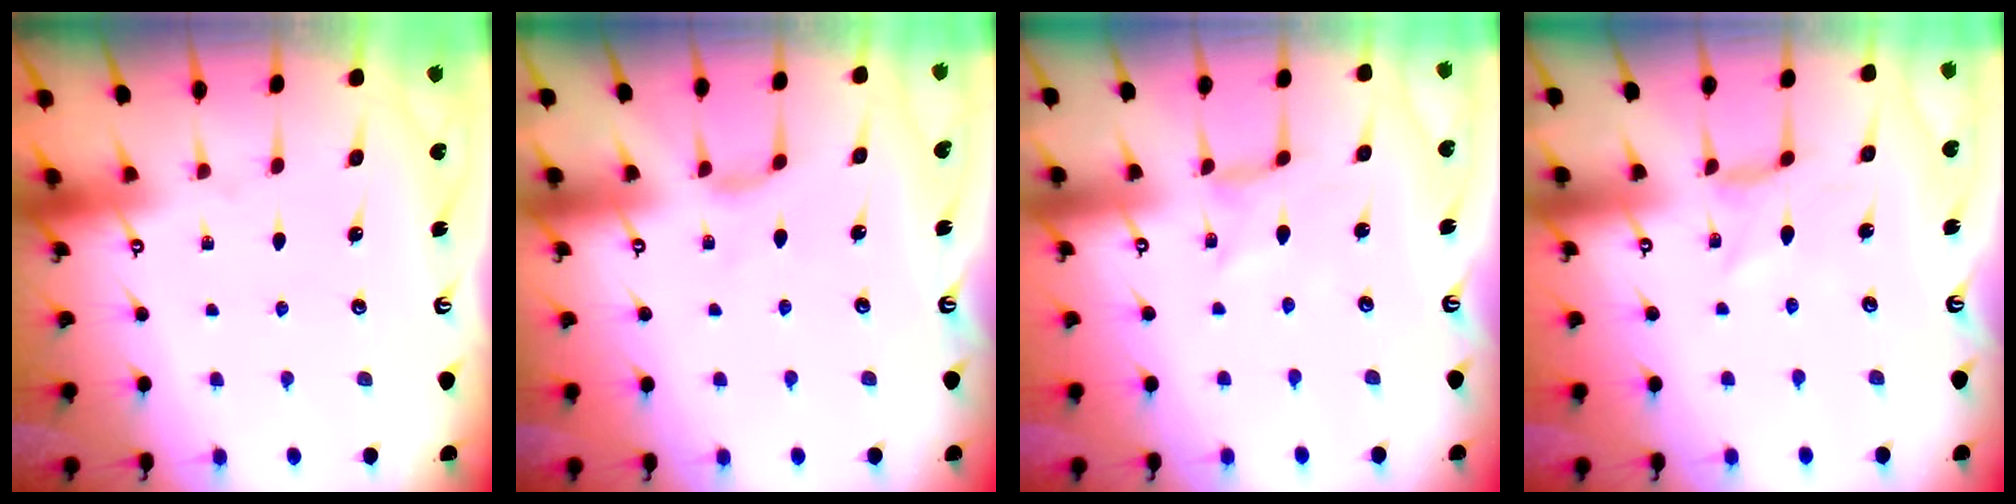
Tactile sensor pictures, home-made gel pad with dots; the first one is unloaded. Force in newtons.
{"total": 1.8, "press": 1.7, "slide": 0.5}
{"total": 0.5, "press": 0.5, "slide": 0.0}
{"total": 0.0}